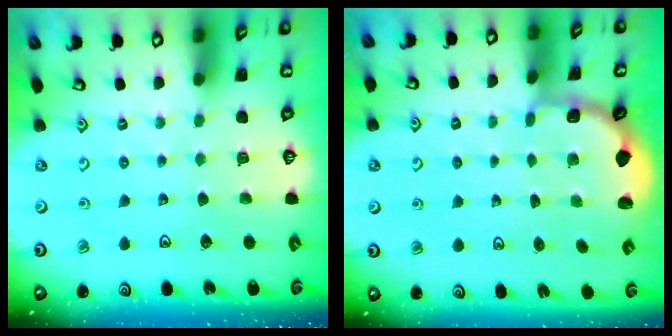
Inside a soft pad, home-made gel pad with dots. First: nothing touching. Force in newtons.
{"total": 1.7, "press": 1.5, "slide": 0.7}